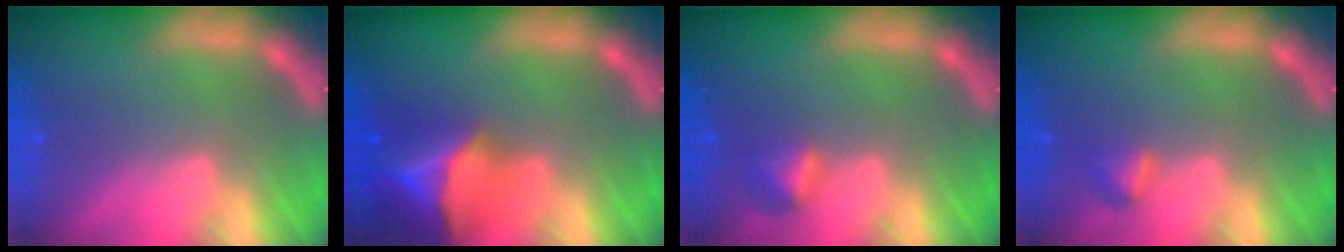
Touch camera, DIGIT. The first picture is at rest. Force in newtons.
{"total": 10.0}
{"total": 1.9}
{"total": 1.4}